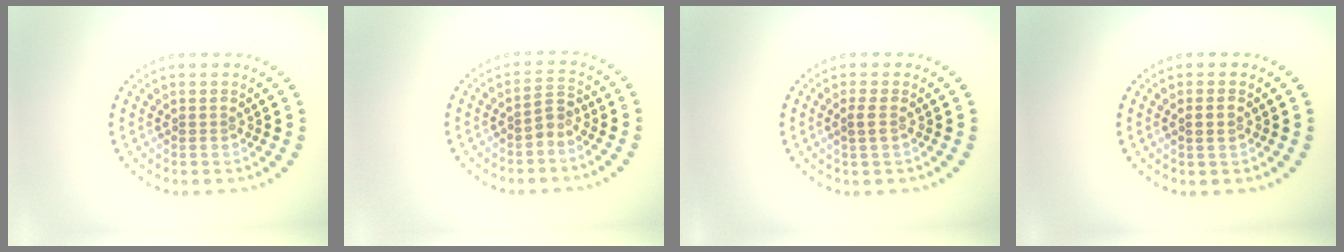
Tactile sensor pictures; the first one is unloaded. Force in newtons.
{"total": 1.4, "press": 1.3, "slide": 0.7}
{"total": 1.0, "press": 1.0, "slide": 0.4}
{"total": 1.2, "press": 1.1, "slide": 0.5}